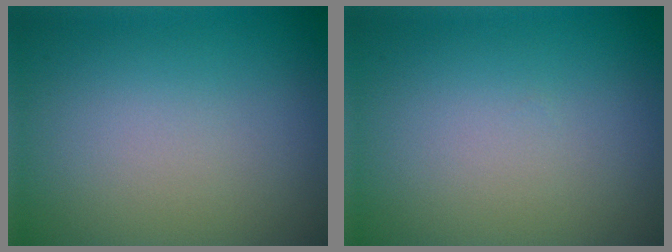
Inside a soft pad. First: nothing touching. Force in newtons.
{"total": 0.0}